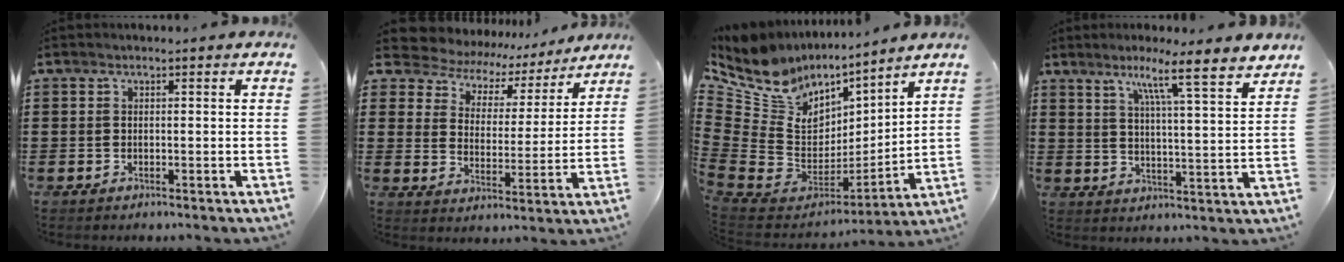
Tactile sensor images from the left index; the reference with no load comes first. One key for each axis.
{"total": 5.9, "fx": 5.4, "fy": 2.2, "fz": 0.8, "tx": -0.050, "ty": -0.034, "tz": 0.092}
{"total": 8.7, "fx": 6.5, "fy": 5.6, "fz": 1.3, "tx": -0.091, "ty": -0.070, "tz": 0.119}
{"total": 7.8, "fx": 6.0, "fy": -0.8, "fz": 5.0, "tx": -0.091, "ty": -0.040, "tz": 0.092}